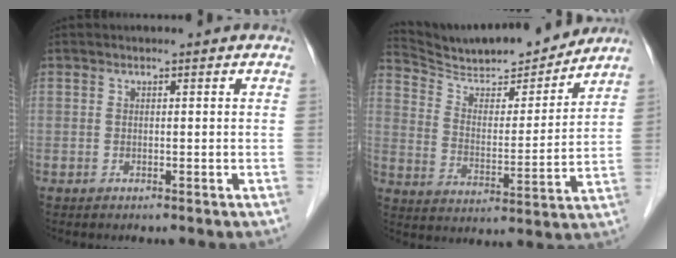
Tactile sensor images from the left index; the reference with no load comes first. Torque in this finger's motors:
{"motor_torque": [-0.32, -0.72, 0.15, 0.02]}